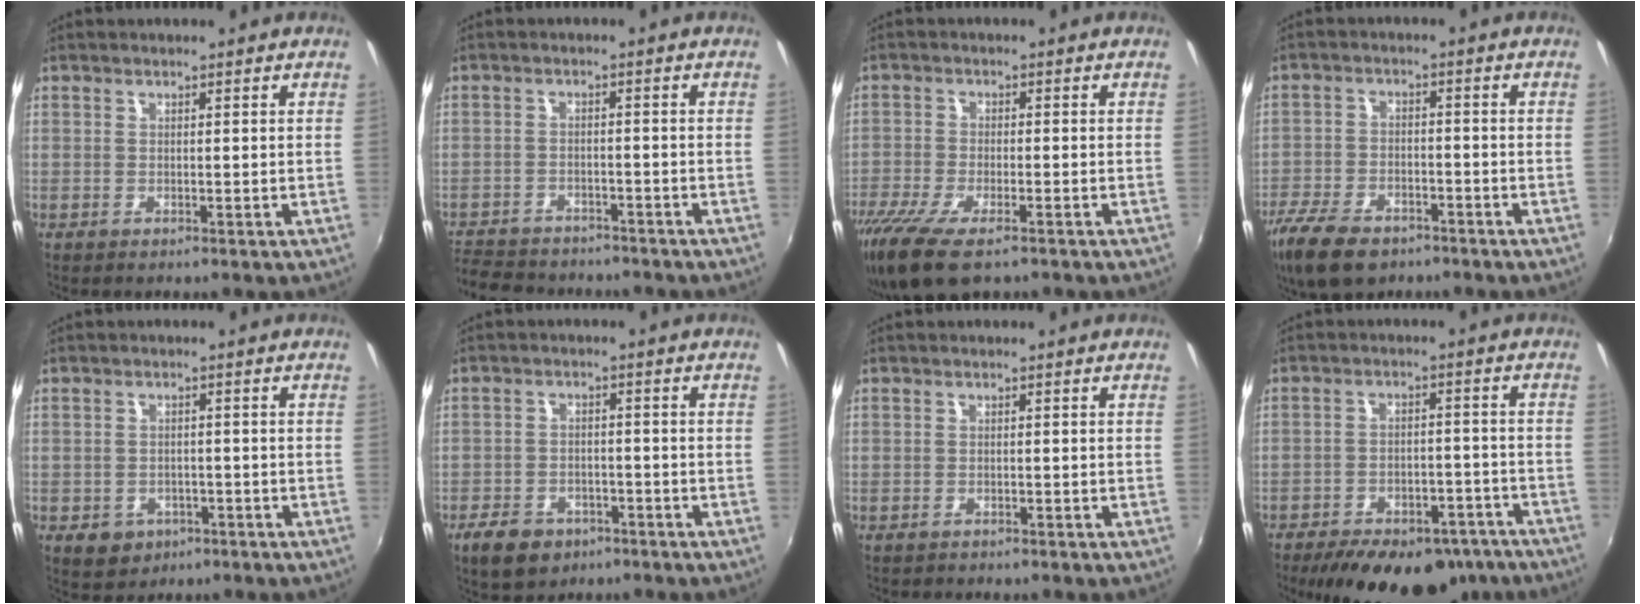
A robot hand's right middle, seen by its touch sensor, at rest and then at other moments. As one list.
[{"total": 12.6, "force": [-10.8, 5.0, 4.3], "torque": [-0.120, -0.006, -0.168]}, {"total": 11.2, "force": [-7.8, 3.6, 7.1], "torque": [-0.168, -0.041, -0.144]}, {"total": 12.2, "force": [-8.5, 6.0, 6.5], "torque": [-0.163, -0.024, -0.155]}, {"total": 5.7, "force": [-2.6, 4.6, 2.1], "torque": [-0.054, -0.006, -0.030]}, {"total": 8.0, "force": [-5.2, 5.1, 3.4], "torque": [-0.096, -0.001, -0.079]}, {"total": 1.0, "force": [-0.8, 0.5, 0.1], "torque": [-0.008, -0.001, -0.013]}, {"total": 20.8, "force": [-16.2, 9.0, 9.5], "torque": [-0.177, 0.004, -0.202]}]